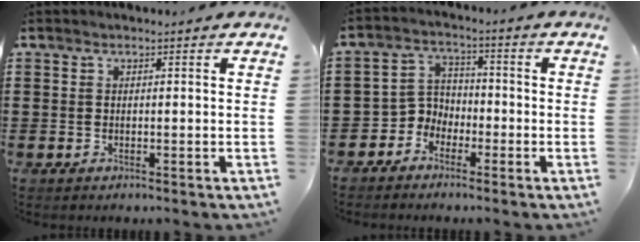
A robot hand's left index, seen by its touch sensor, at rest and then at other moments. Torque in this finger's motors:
{"motor_torque": [0.03, 0.08, -0.08, -0.01]}